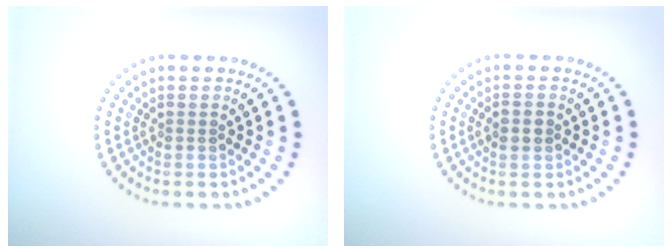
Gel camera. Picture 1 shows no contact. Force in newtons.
{"total": 1.2, "press": 1.2, "slide": 0.1}